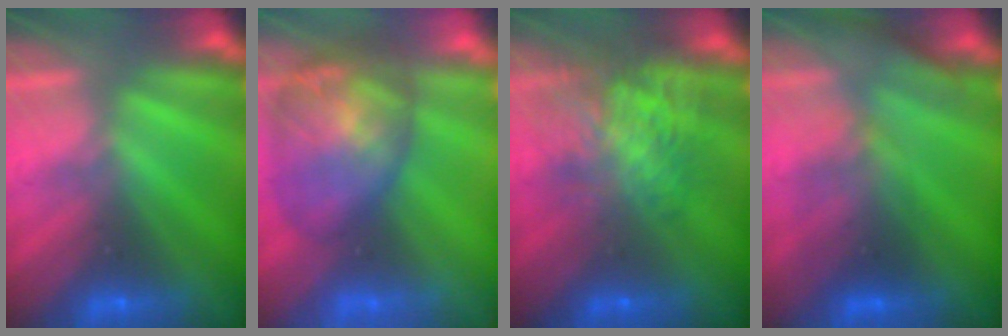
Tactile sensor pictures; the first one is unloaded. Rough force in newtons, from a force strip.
{"total": 7.8}
{"total": 6.9}
{"total": 2.8}